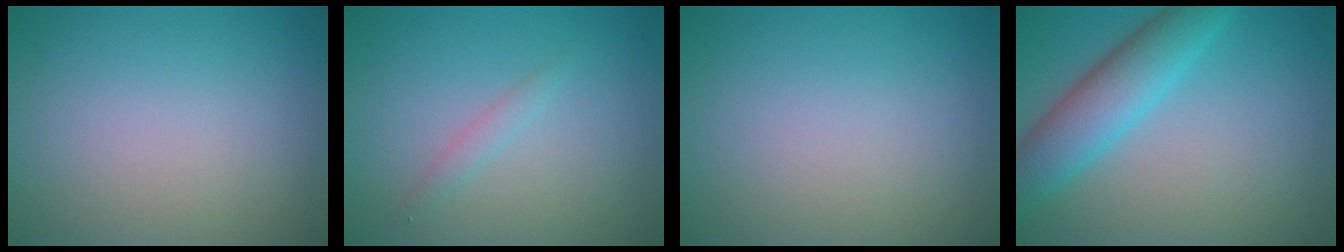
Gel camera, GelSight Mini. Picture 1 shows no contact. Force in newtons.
{"total": 1.0, "press": 1.0, "slide": 0.1}
{"total": 0.0}
{"total": 5.6, "press": 5.6, "slide": 0.2}